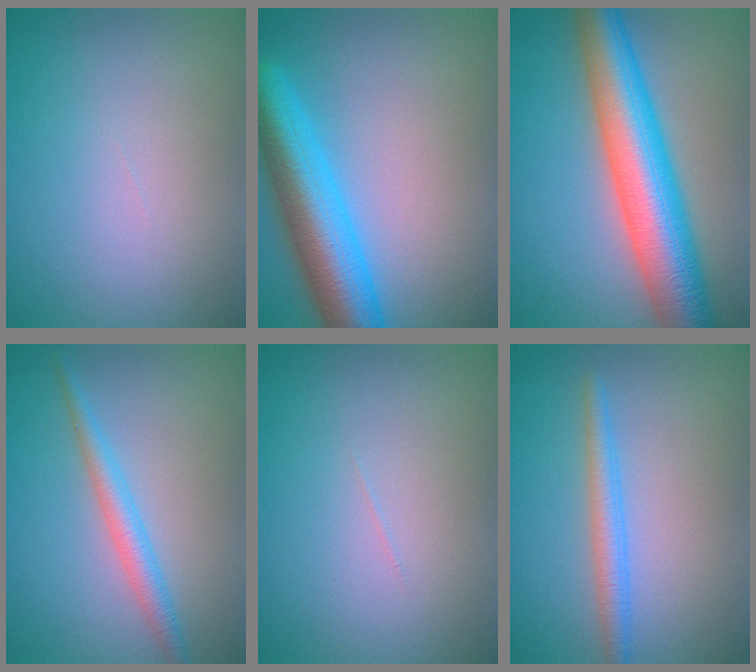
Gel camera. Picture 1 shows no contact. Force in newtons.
{"total": 8.5, "press": 8.5, "slide": 0.3}
{"total": 10.9, "press": 10.9, "slide": 0.4}
{"total": 2.5, "press": 2.5, "slide": 0.0}
{"total": 0.0}
{"total": 2.4, "press": 2.4, "slide": 0.1}